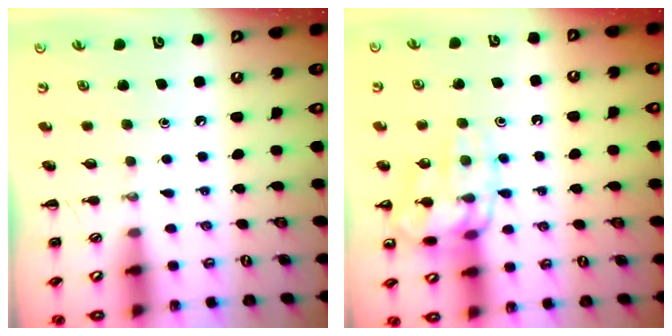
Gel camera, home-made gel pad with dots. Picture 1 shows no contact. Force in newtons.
{"total": 14.5, "press": 14.5, "slide": 0.5}